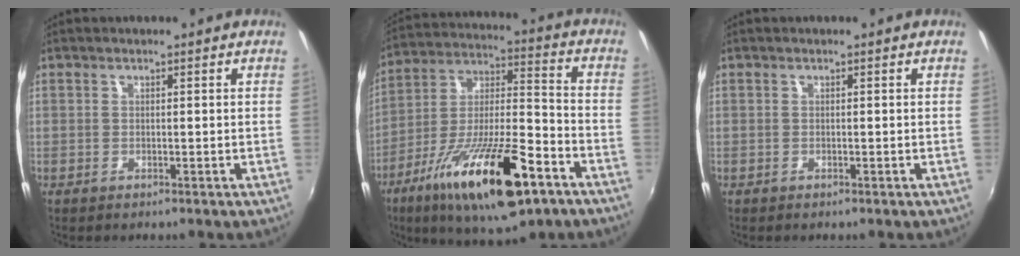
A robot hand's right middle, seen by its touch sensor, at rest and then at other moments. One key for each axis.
{"total": 23.3, "fx": -12.4, "fy": 6.5, "fz": 18.6, "tx": -0.327, "ty": -0.033, "tz": -0.207}
{"total": 0.0}